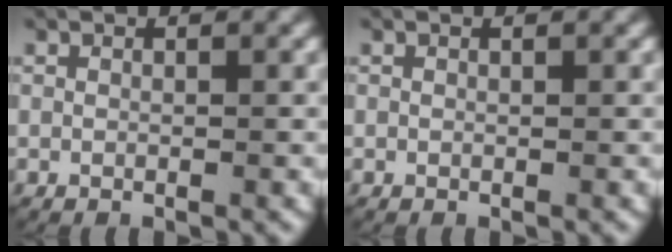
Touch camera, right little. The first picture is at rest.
{"total": 0.0}